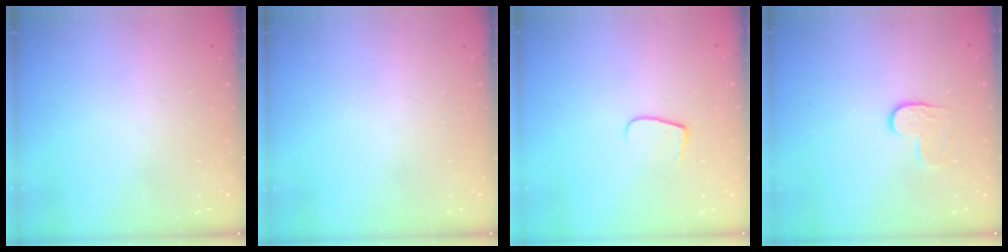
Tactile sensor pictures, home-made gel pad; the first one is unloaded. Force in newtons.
{"total": 0.0}
{"total": 5.5, "press": 5.5, "slide": 0.5}
{"total": 4.7, "press": 4.7, "slide": 0.2}